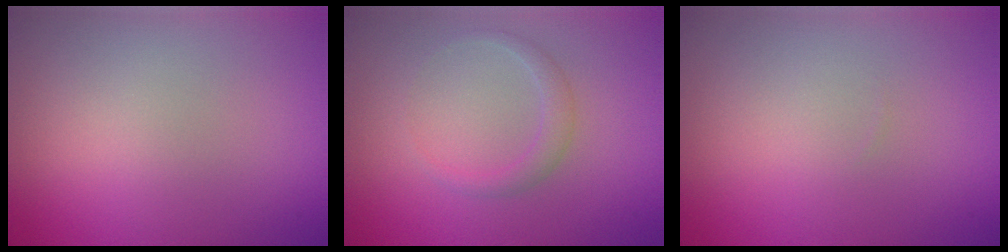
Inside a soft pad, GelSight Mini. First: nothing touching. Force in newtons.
{"total": 1.4, "press": 1.4, "slide": 0.0}
{"total": 0.0}